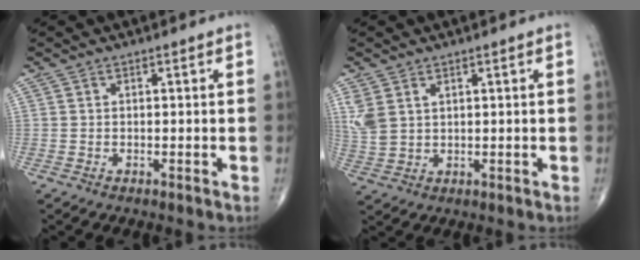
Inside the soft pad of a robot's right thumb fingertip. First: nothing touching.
{"total": 4.9, "force": [2.2, 3.0, 3.2], "torque": [-0.080, -0.001, 0.055]}